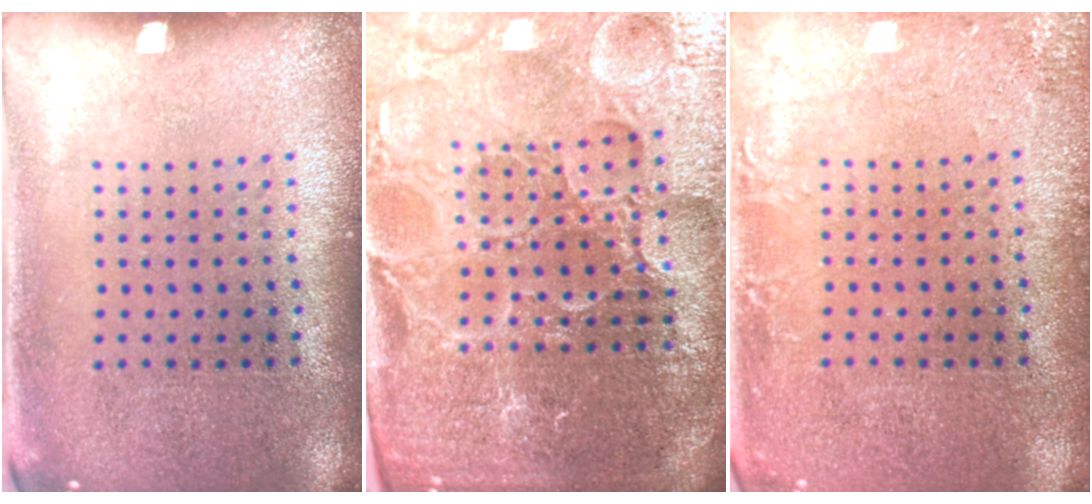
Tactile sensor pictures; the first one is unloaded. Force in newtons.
{"total": 5.7, "press": 5.2, "slide": 2.4}
{"total": 1.9, "press": 1.9, "slide": 0.2}